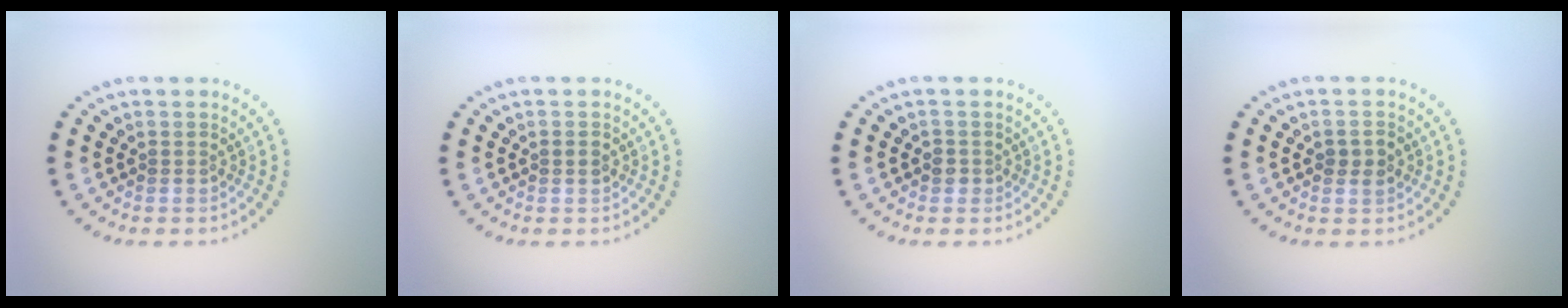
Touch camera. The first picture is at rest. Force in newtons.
{"total": 0.9, "press": 0.9, "slide": 0.0}
{"total": 1.0, "press": 0.8, "slide": 0.5}
{"total": 1.6, "press": 1.5, "slide": 0.2}